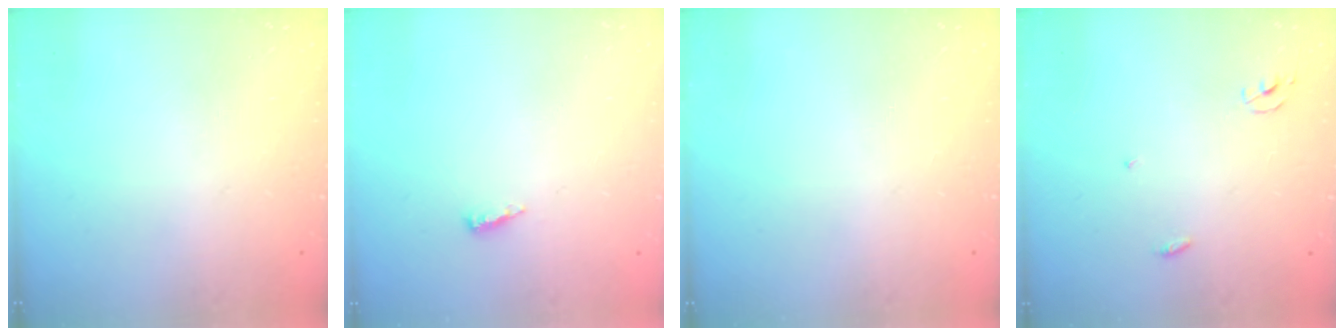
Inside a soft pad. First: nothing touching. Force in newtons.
{"total": 2.5, "press": 2.5, "slide": 0.2}
{"total": 0.0}
{"total": 2.3, "press": 2.3, "slide": 0.1}